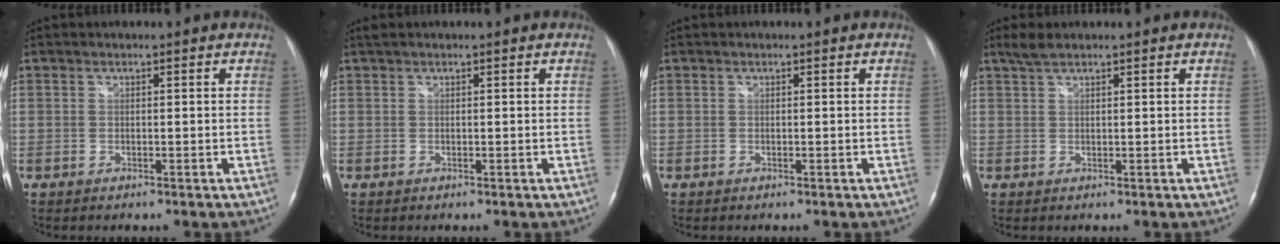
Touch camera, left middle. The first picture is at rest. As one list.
[{"total": 0.9, "force": [0.7, 0.1, 0.5], "torque": [-0.016, 0.017, 0.016]}, {"total": 0.0}, {"total": 2.2, "force": [1.8, 0.3, 1.2], "torque": [-0.032, 0.009, 0.039]}]